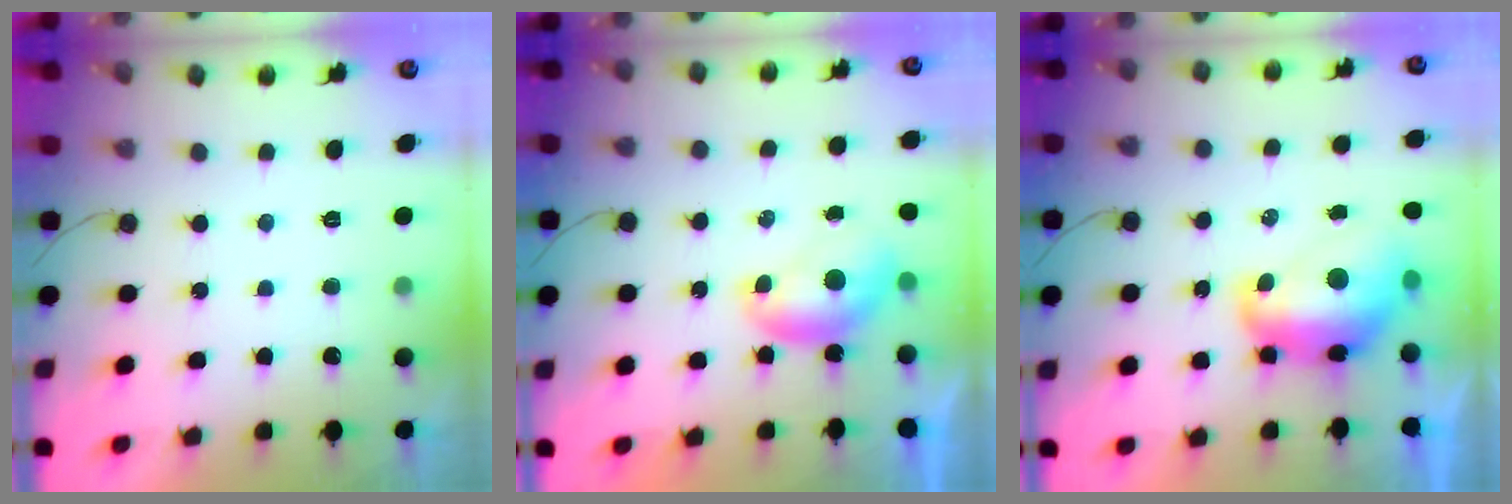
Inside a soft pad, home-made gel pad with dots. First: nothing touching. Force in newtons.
{"total": 7.7, "press": 7.6, "slide": 1.1}
{"total": 12.7, "press": 12.6, "slide": 1.0}